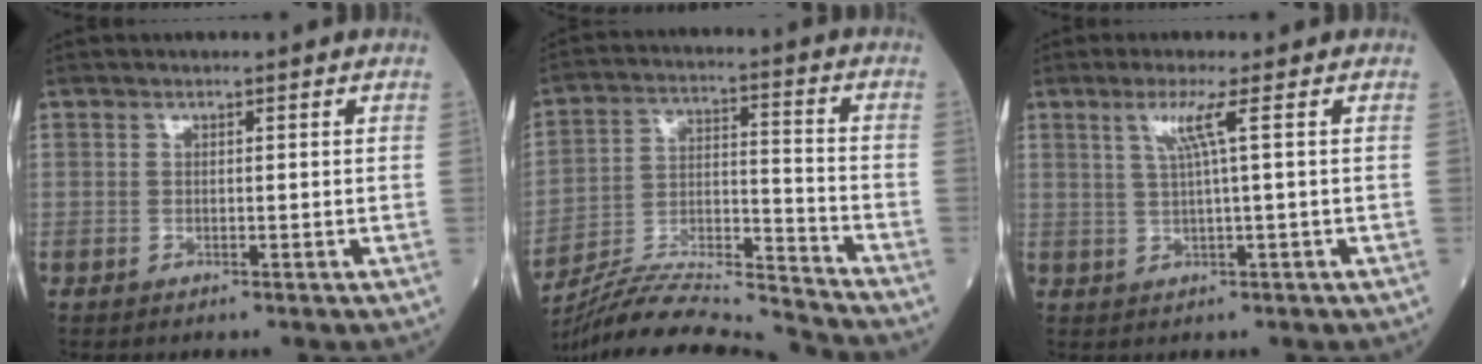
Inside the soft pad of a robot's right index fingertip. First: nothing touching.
{"total": 16.4, "force": [-15.9, -1.9, 3.6], "torque": [-0.073, 0.015, -0.274]}
{"total": 3.3, "force": [1.4, 0.4, 3.0], "torque": [-0.062, 0.006, 0.025]}